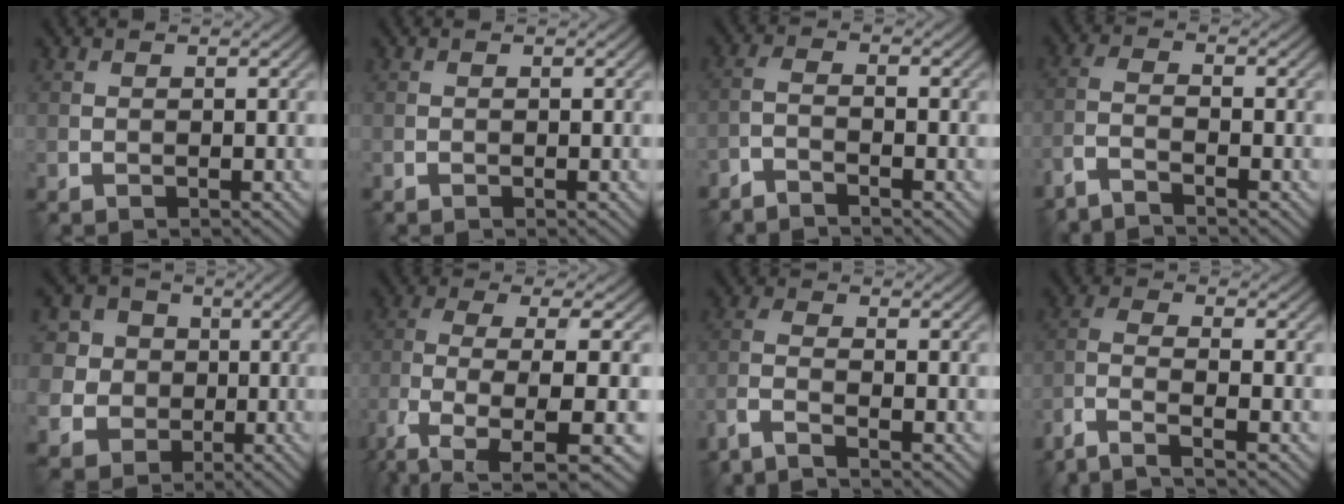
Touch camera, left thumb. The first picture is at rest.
{"total": 0.0}
{"total": 2.6, "force": [-2.1, 0.3, 1.4], "torque": [-0.028, -0.001, -0.053]}
{"total": 3.6, "force": [-2.9, 0.4, 2.0], "torque": [-0.041, -0.001, -0.072]}
{"total": 8.2, "force": [0.7, 7.6, 2.8], "torque": [-0.099, 0.005, -0.006]}
{"total": 11.1, "force": [-5.3, 3.2, 9.2], "torque": [-0.180, -0.021, -0.088]}
{"total": 3.6, "force": [-2.6, 0.5, 2.4], "torque": [-0.052, -0.004, -0.070]}
{"total": 5.3, "force": [-3.7, 0.9, 3.7], "torque": [-0.070, -0.003, -0.088]}